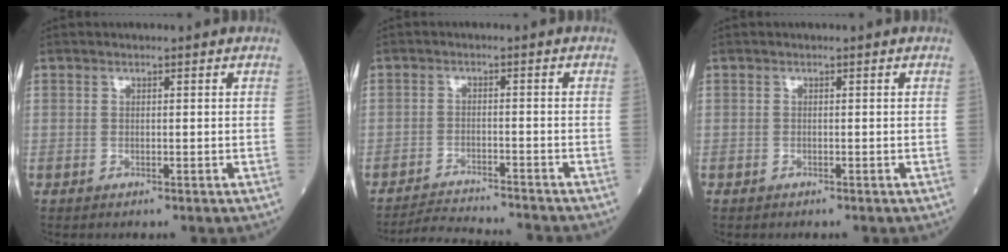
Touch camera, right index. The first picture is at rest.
{"total": 8.1, "force": [-8.0, -0.2, 1.2], "torque": [-0.019, -0.006, -0.130]}
{"total": 0.0}